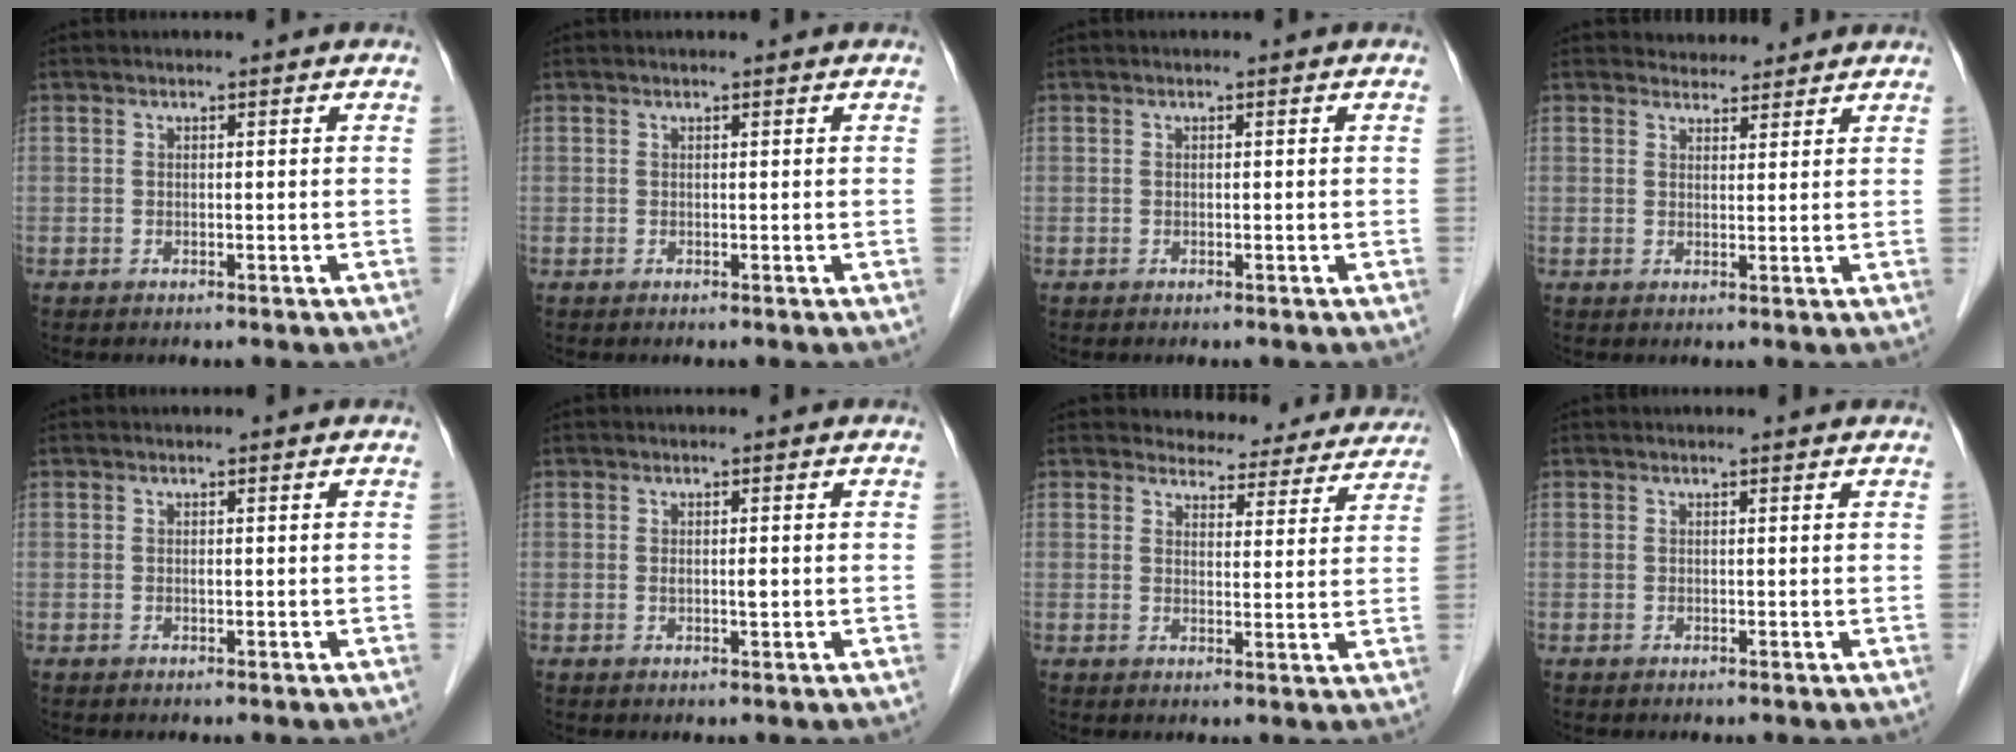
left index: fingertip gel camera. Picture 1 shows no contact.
{"total": 0.6, "force": [0.5, 0.0, 0.1], "torque": [-0.004, 0.003, 0.006]}
{"total": 0.0}
{"total": 3.6, "force": [3.4, 1.1, 0.0], "torque": [0.000, 0.009, 0.047]}
{"total": 0.0}
{"total": 1.0, "force": [0.1, 0.2, 1.0], "torque": [-0.019, -0.002, 0.002]}
{"total": 12.9, "force": [12.2, 3.9, 1.6], "torque": [0.015, -0.016, 0.124]}
{"total": 1.3, "force": [1.3, 0.1, 0.1], "torque": [-0.013, 0.004, 0.013]}